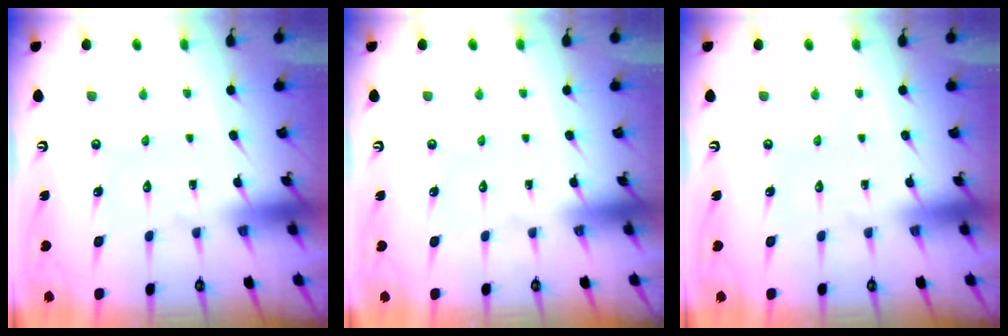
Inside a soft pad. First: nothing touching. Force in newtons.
{"total": 0.0}
{"total": 0.0}